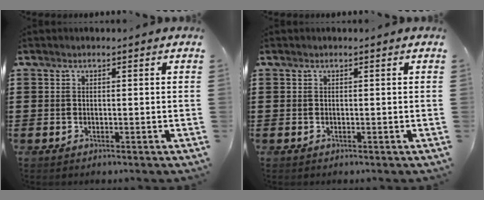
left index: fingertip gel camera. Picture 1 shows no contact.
{"total": 0.0}